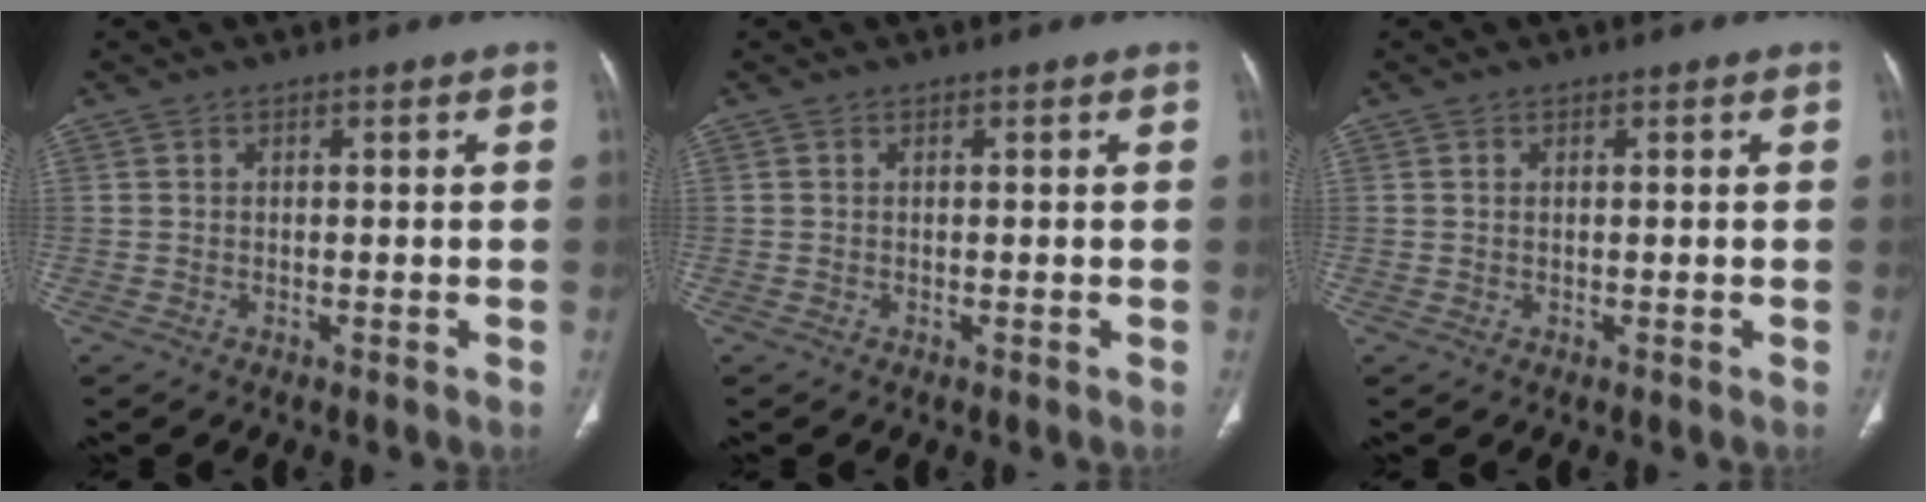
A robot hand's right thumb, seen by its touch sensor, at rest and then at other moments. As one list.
[{"total": 0.0}, {"total": 0.0}]